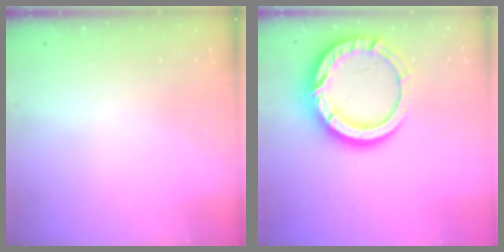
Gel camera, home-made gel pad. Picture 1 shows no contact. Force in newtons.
{"total": 16.7, "press": 16.6, "slide": 1.4}